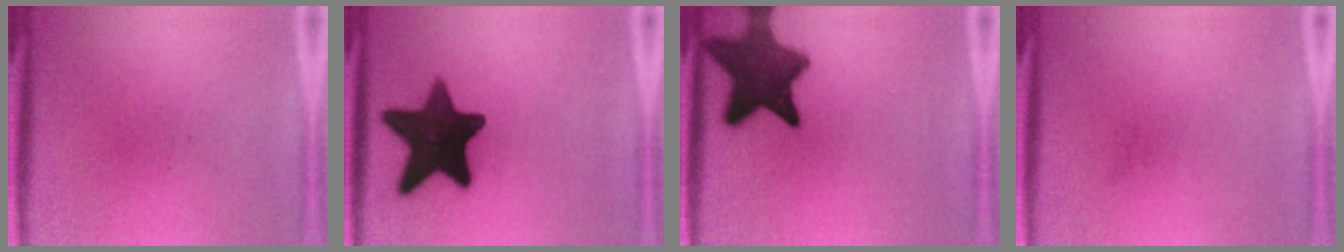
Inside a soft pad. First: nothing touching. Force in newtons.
{"total": 16.0}
{"total": 11.4}
{"total": 0.0}